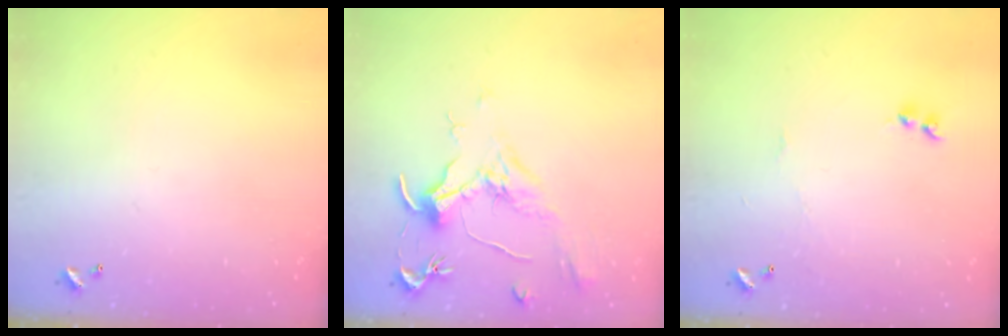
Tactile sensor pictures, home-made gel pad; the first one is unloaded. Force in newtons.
{"total": 1.8, "press": 1.6, "slide": 0.9}
{"total": 2.1, "press": 2.1, "slide": 0.5}